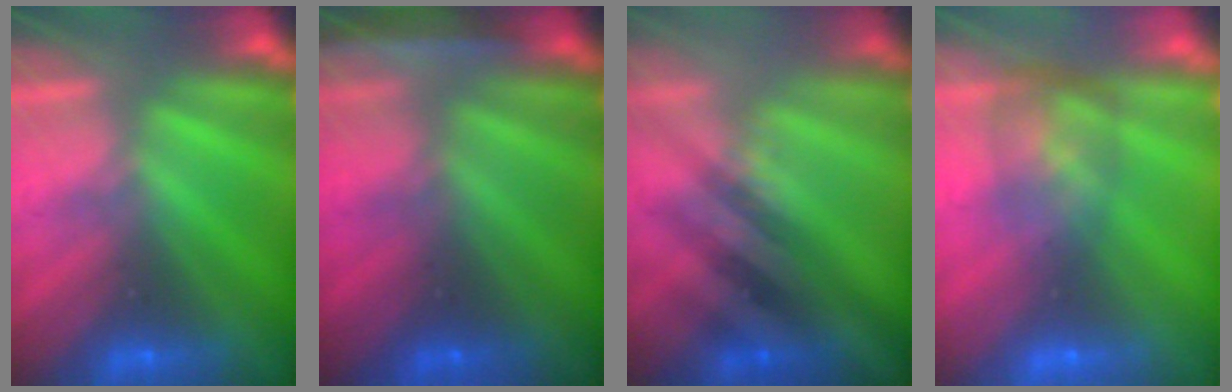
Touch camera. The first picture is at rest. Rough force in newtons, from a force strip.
{"total": 1.9}
{"total": 2.5}
{"total": 5.9}